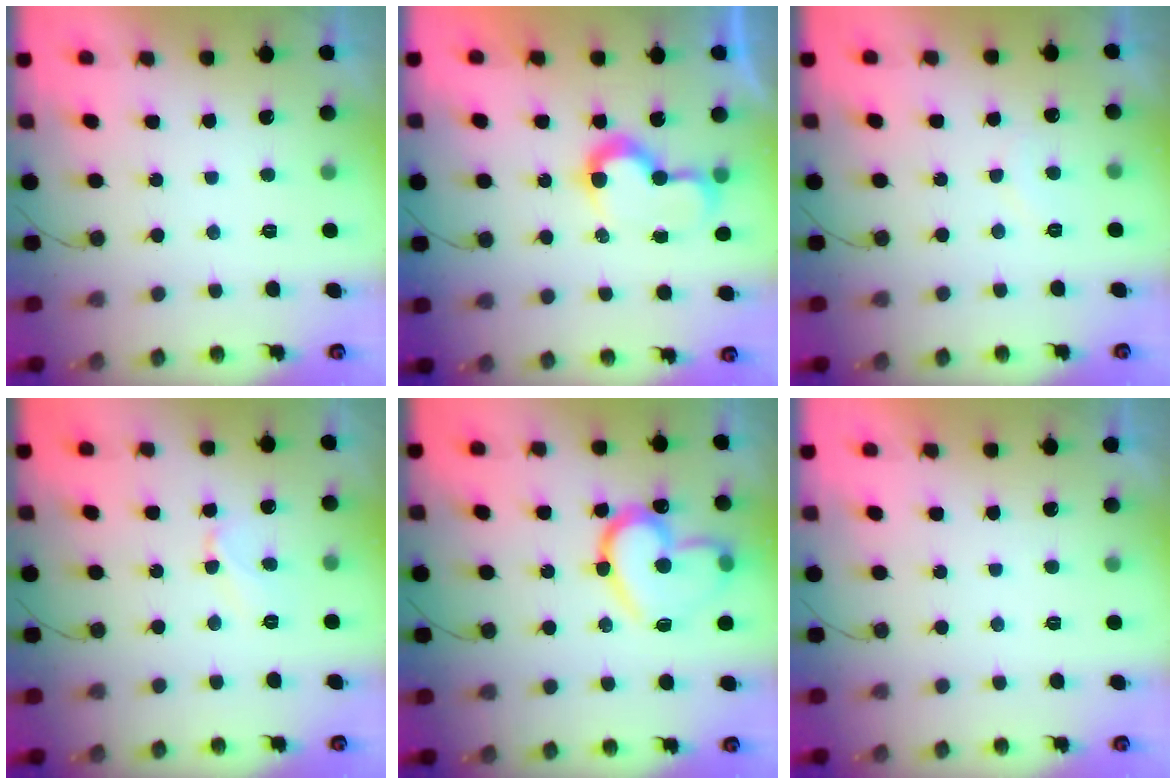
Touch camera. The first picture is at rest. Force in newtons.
{"total": 7.6, "press": 7.6, "slide": 0.3}
{"total": 4.8, "press": 4.8, "slide": 0.4}
{"total": 5.9, "press": 5.9, "slide": 0.5}
{"total": 18.8, "press": 18.7, "slide": 1.8}
{"total": 1.9, "press": 1.9, "slide": 0.0}